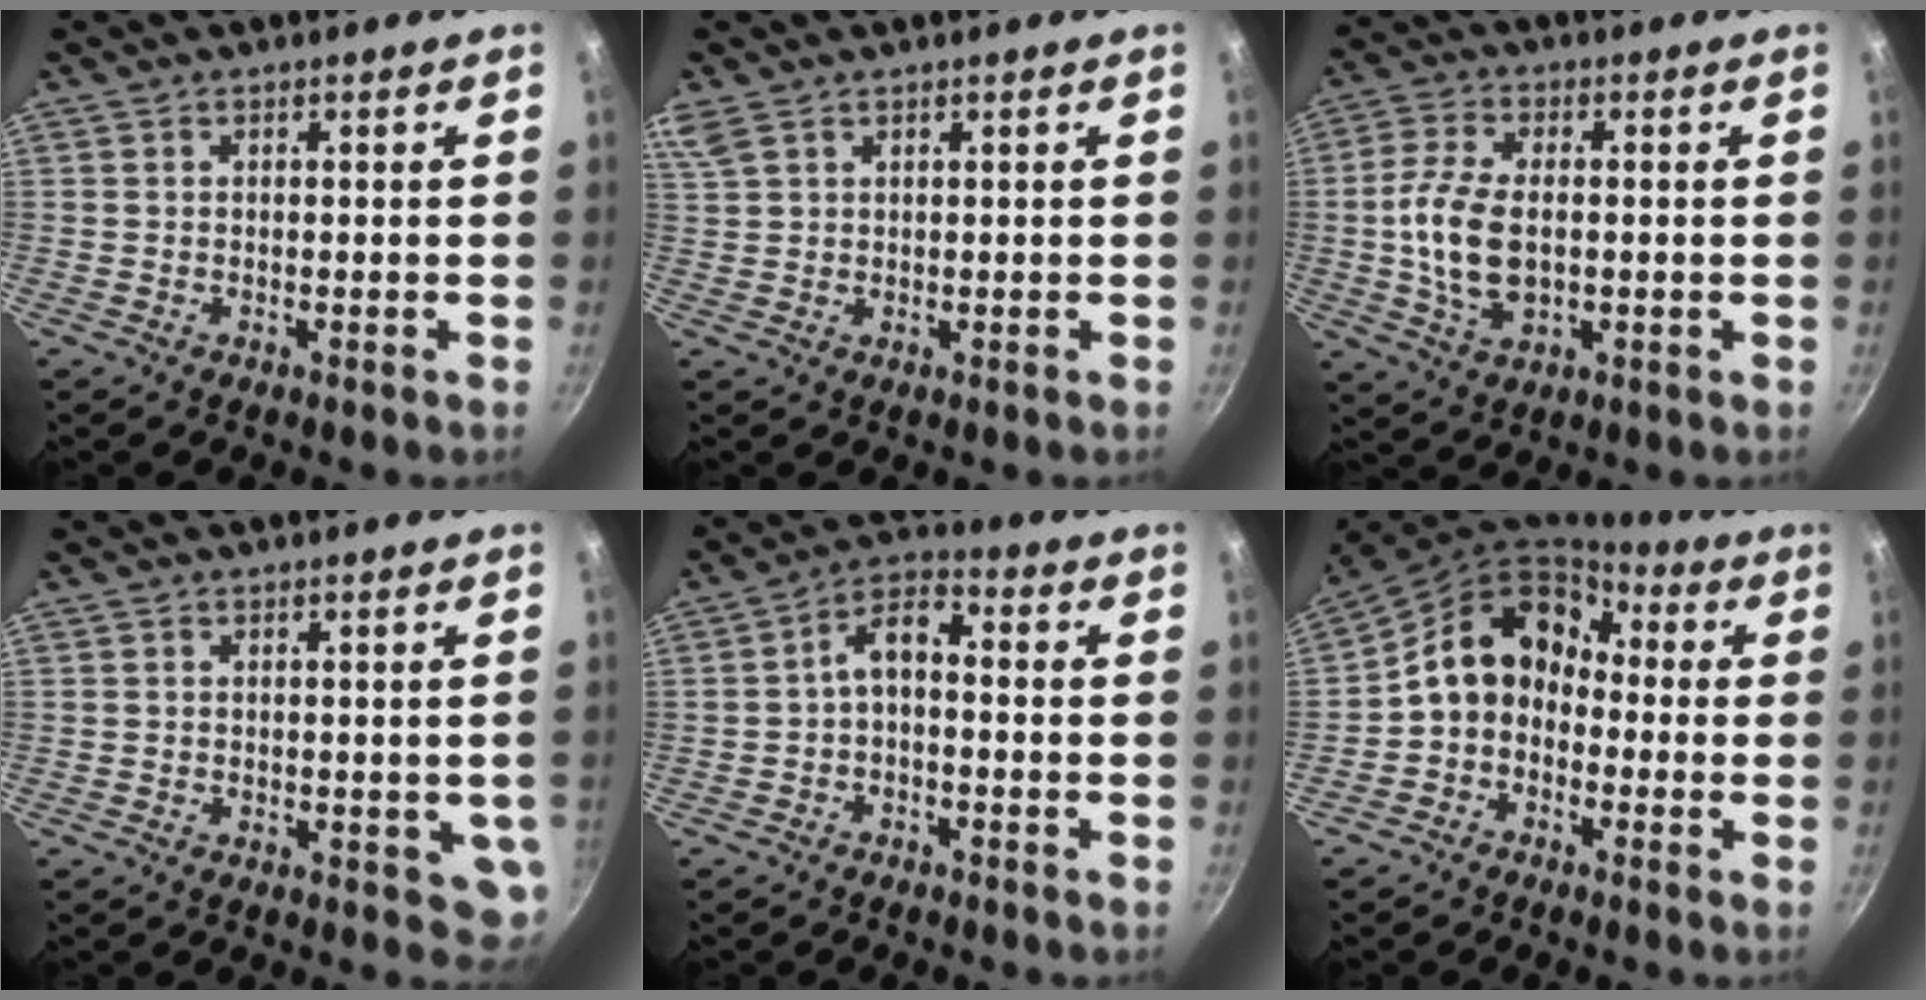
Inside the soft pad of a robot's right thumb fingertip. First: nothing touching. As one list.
[{"total": 4.3, "force": [2.9, 2.5, 2.1], "torque": [-0.045, 0.008, 0.063]}, {"total": 10.7, "force": [-0.3, 6.2, 8.6], "torque": [-0.169, 0.009, -0.008]}, {"total": 4.3, "force": [-0.2, 2.8, 3.3], "torque": [-0.031, -0.010, -0.001]}, {"total": 5.6, "force": [-1.5, 3.0, 4.5], "torque": [-0.080, 0.040, -0.031]}, {"total": 12.4, "force": [-0.9, 10.0, 7.3], "torque": [-0.101, 0.057, -0.038]}]